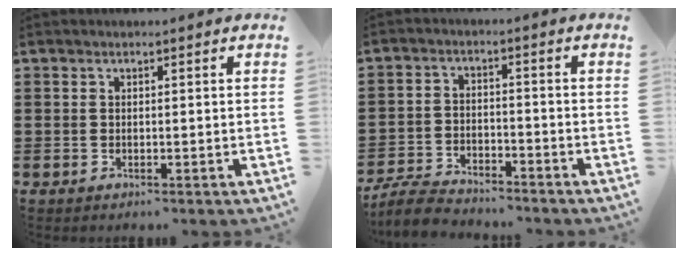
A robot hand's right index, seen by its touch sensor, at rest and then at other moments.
{"total": 5.2, "force": [-5.0, 0.8, 1.2], "torque": [-0.040, 0.001, -0.104]}